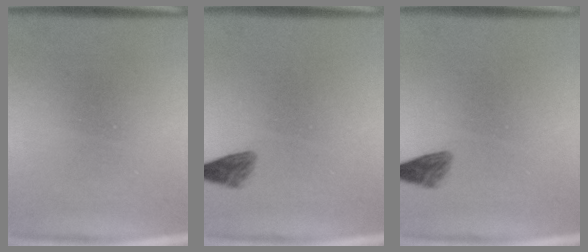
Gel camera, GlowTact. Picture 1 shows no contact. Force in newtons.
{"total": 1.9}
{"total": 1.9}